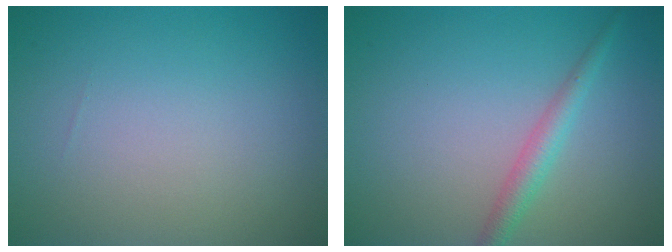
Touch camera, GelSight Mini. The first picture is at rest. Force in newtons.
{"total": 2.1, "press": 2.1, "slide": 0.1}